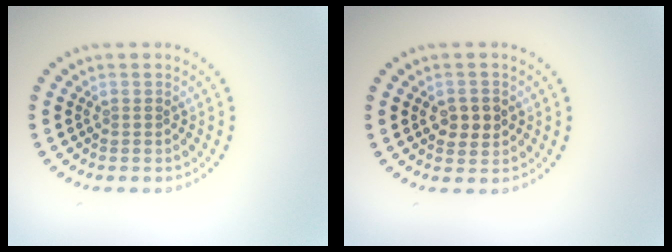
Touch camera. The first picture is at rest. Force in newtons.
{"total": 2.4, "press": 2.3, "slide": 0.3}